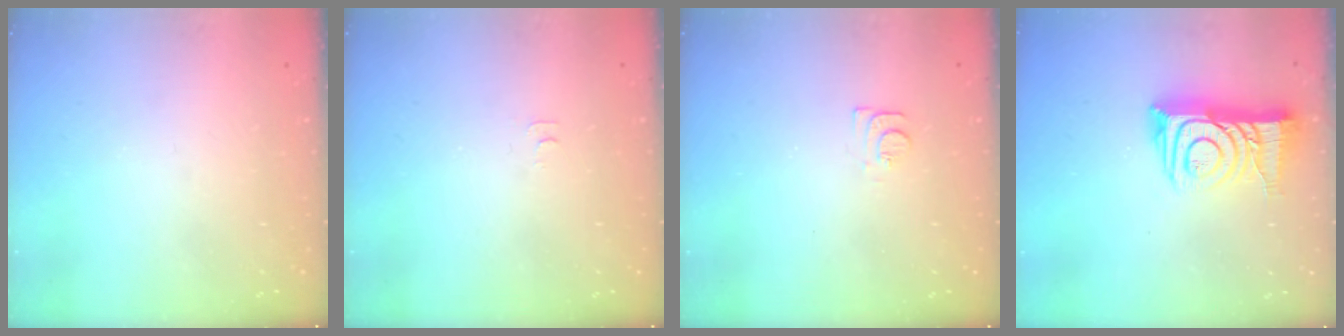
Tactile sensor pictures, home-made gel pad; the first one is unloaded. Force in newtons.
{"total": 4.6, "press": 4.5, "slide": 0.6}
{"total": 6.2, "press": 6.1, "slide": 0.6}
{"total": 14.1, "press": 14.1, "slide": 1.1}